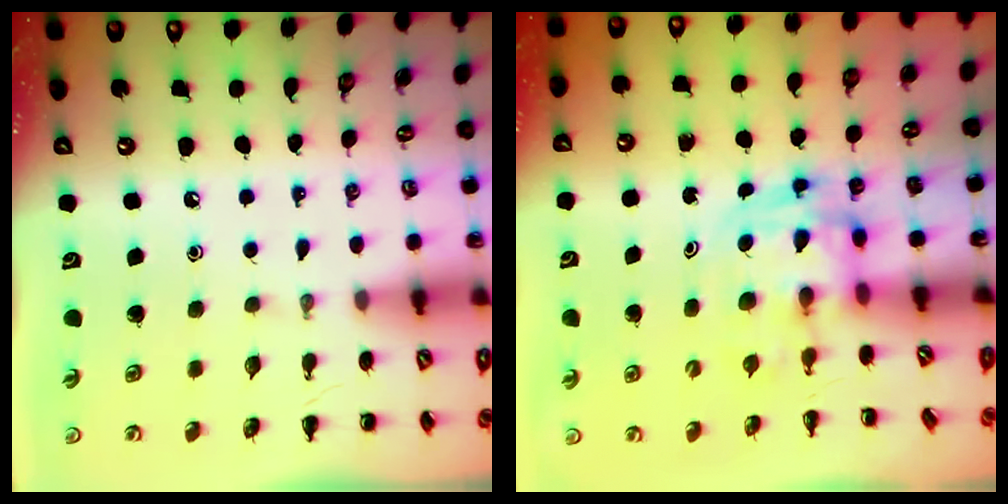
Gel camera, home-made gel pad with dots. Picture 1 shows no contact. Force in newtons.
{"total": 3.5, "press": 3.5, "slide": 0.6}